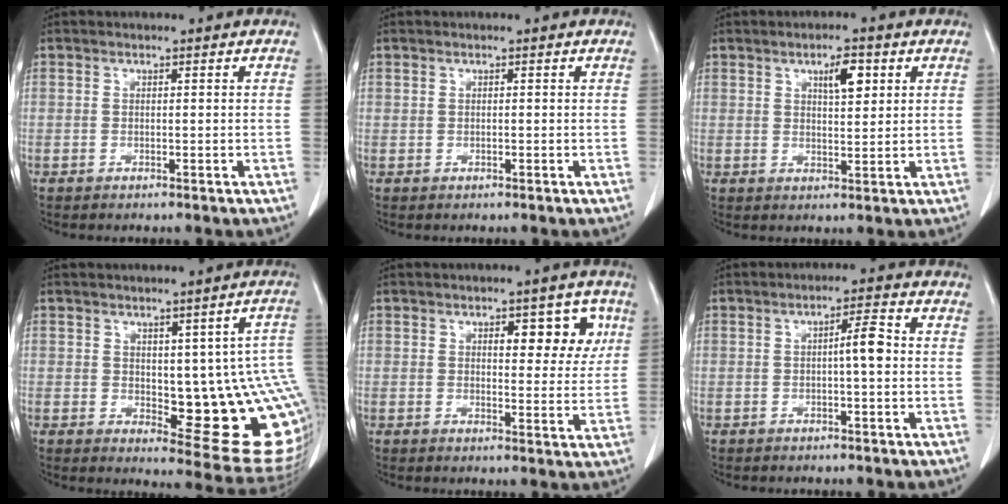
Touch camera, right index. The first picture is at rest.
{"total": 0.0}
{"total": 4.5, "force": [2.0, 1.3, 3.7], "torque": [-0.061, 0.001, 0.034]}
{"total": 16.6, "force": [-0.3, 4.7, 15.9], "torque": [-0.131, 0.002, 0.011]}
{"total": 6.9, "force": [2.7, 3.1, 5.5], "torque": [-0.052, 0.009, 0.031]}
{"total": 3.6, "force": [0.0, 0.3, 3.6], "torque": [-0.056, 0.005, -0.003]}